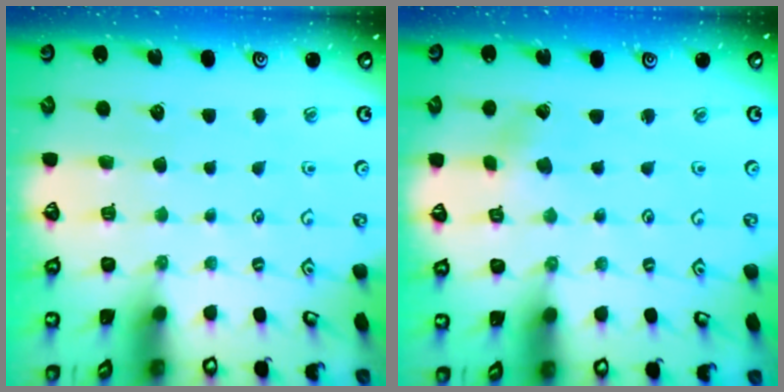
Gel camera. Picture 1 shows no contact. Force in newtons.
{"total": 0.6, "press": 0.6, "slide": 0.2}